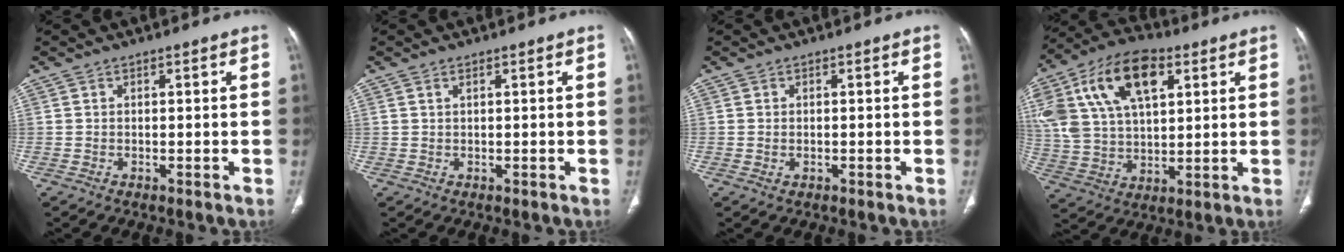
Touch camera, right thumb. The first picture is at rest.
{"total": 0.7, "force": [0.5, 0.2, 0.5], "torque": [-0.012, 0.003, 0.012]}
{"total": 0.8, "force": [-0.2, 0.5, 0.5], "torque": [-0.015, 0.004, 0.002]}
{"total": 22.0, "force": [8.6, 12.6, 15.8], "torque": [-0.309, 0.006, 0.155]}